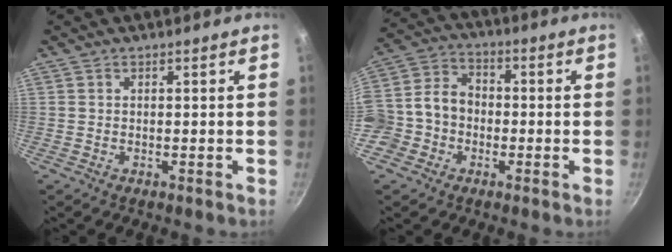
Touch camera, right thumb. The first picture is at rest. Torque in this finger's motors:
{"motor_torque": [2.32, 2.51, 1.36, -1.06, 0.28]}